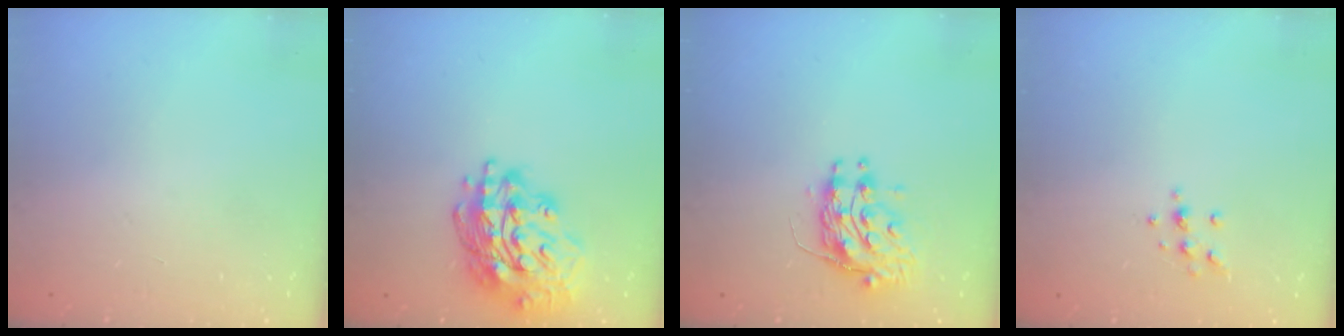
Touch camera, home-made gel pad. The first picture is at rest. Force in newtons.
{"total": 18.0, "press": 17.9, "slide": 1.8}
{"total": 10.0, "press": 9.9, "slide": 0.8}
{"total": 7.0, "press": 6.9, "slide": 0.7}